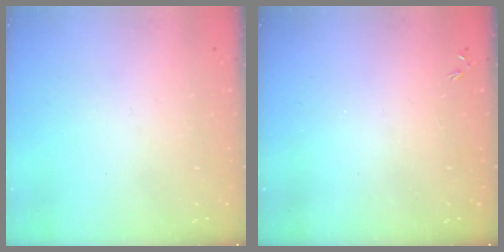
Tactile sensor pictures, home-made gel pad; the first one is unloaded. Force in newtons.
{"total": 0.0}